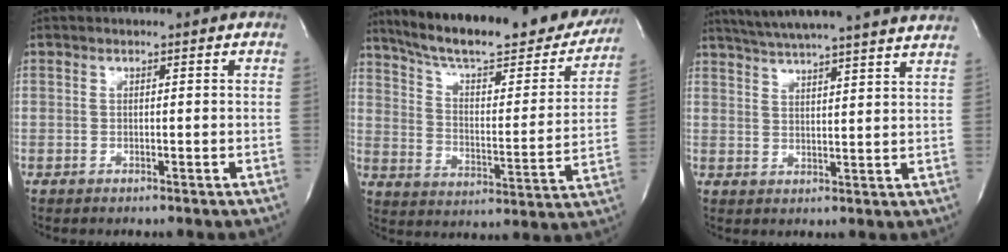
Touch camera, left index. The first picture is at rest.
{"total": 28.5, "force": [24.3, 6.0, 13.6], "torque": [-0.210, -0.037, 0.323]}
{"total": 21.5, "force": [19.6, 0.1, 8.9], "torque": [-0.151, -0.003, 0.259]}